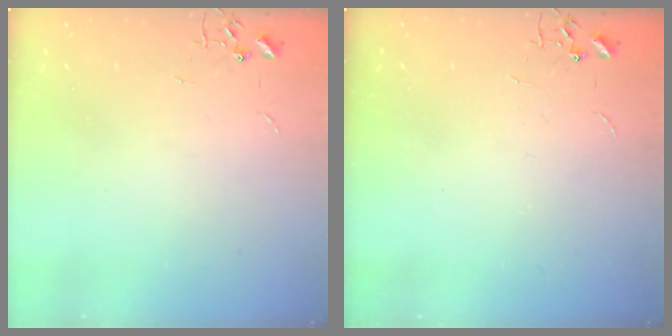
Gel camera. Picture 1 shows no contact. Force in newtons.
{"total": 0.0}